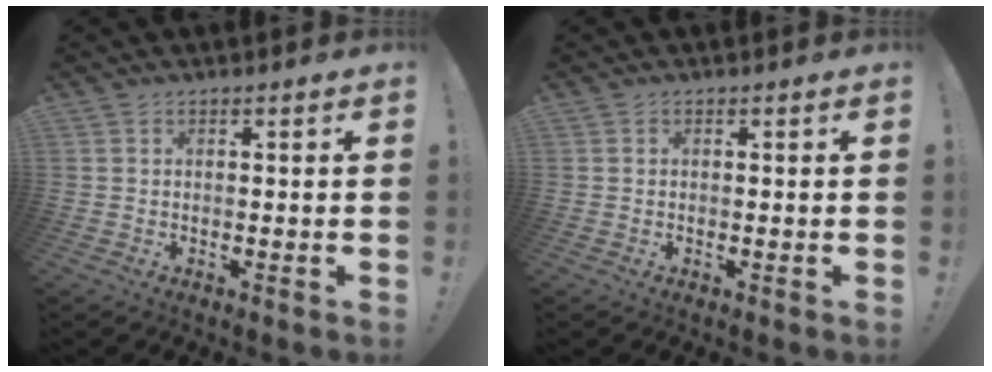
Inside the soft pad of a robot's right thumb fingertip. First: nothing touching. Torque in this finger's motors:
{"motor_torque": [-0.20, -0.08, 0.30, -0.22, 0.00]}